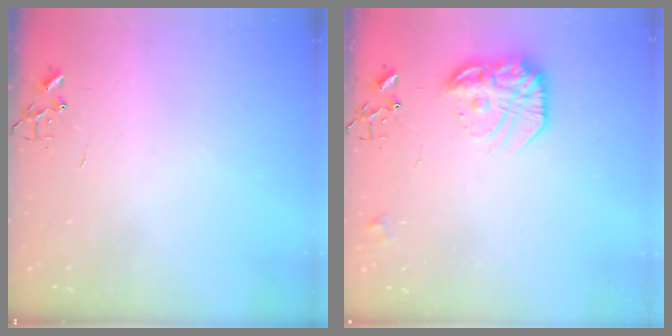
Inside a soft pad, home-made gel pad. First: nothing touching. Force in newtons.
{"total": 17.3, "press": 17.2, "slide": 1.2}